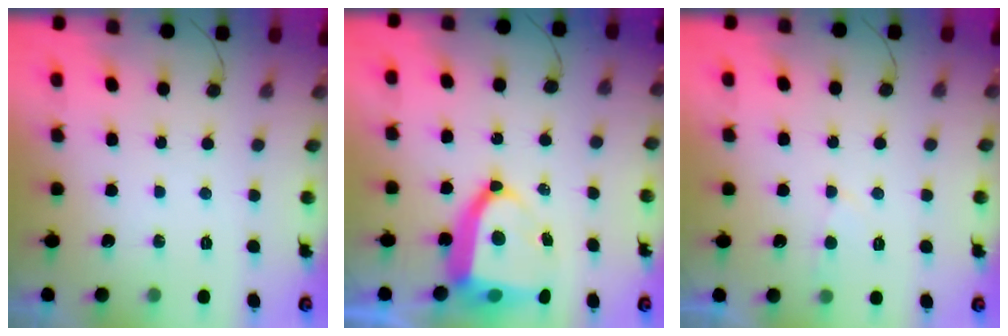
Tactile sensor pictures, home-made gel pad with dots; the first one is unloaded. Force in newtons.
{"total": 11.8, "press": 11.7, "slide": 1.5}
{"total": 4.9, "press": 4.9, "slide": 0.3}